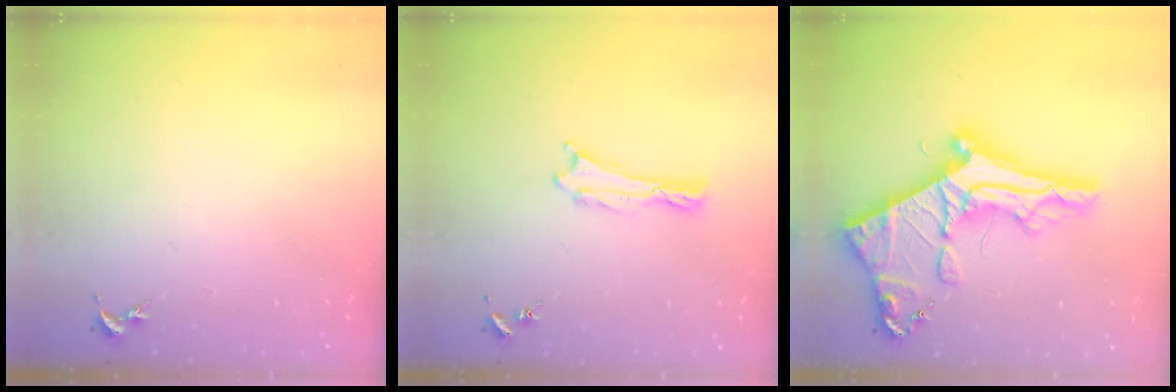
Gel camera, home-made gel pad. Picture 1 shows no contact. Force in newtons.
{"total": 0.0}
{"total": 11.4, "press": 11.4, "slide": 1.1}